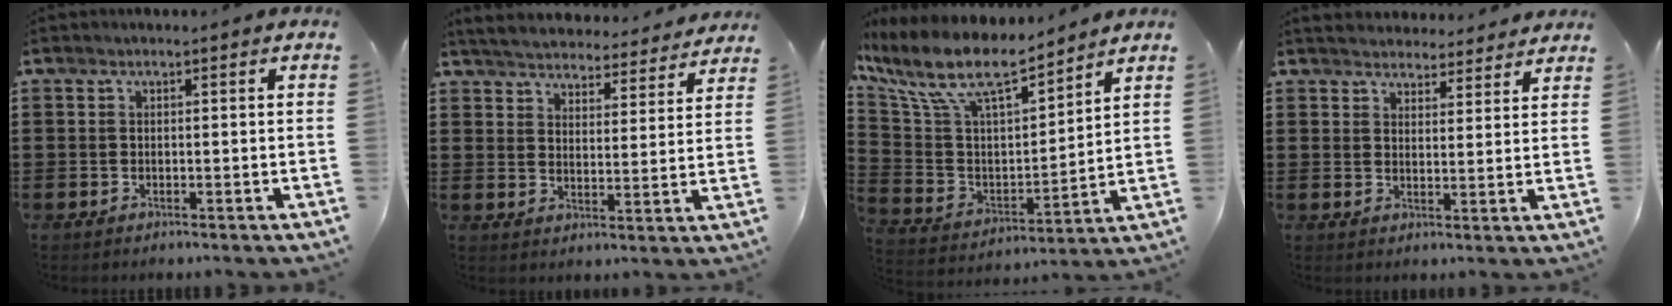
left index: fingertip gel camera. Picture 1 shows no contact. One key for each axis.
{"total": 4.5, "fx": 4.5, "fy": 0.1, "fz": 0.1, "tx": -0.027, "ty": -0.031, "tz": 0.074}
{"total": 10.7, "fx": 7.9, "fy": 3.2, "fz": 6.4, "tx": -0.155, "ty": -0.044, "tz": 0.138}
{"total": 3.5, "fx": 3.5, "fy": 0.5, "fz": -0.4, "tx": -0.004, "ty": -0.013, "tz": 0.064}